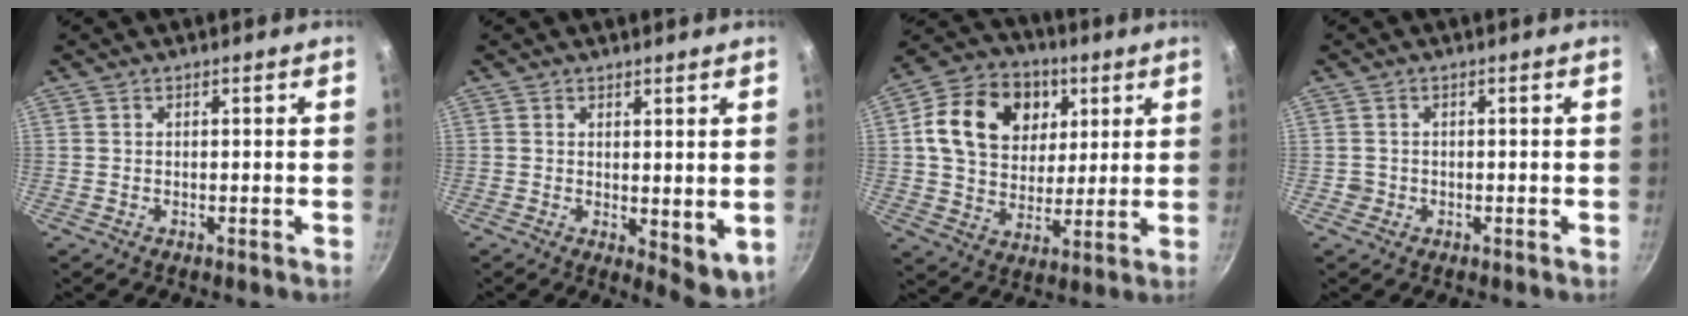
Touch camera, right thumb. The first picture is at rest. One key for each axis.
{"total": 4.6, "fx": 0.9, "fy": 2.2, "fz": 4.0, "tx": -0.052, "ty": -0.015, "tz": 0.015}
{"total": 18.0, "fx": 5.2, "fy": 13.9, "fz": 10.2, "tx": -0.155, "ty": 0.001, "tz": 0.083}
{"total": 1.3, "fx": -0.3, "fy": 1.2, "fz": 0.2, "tx": 0.002, "ty": 0.006, "tz": -0.002}